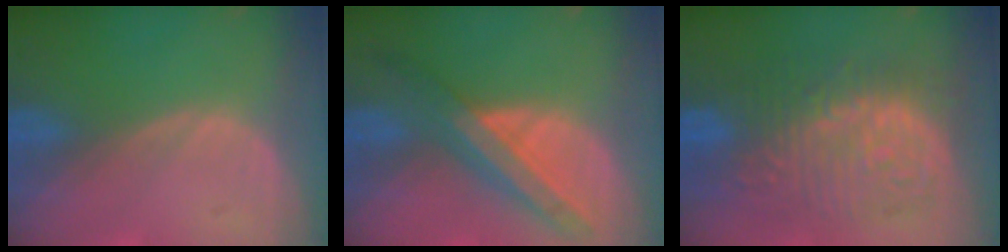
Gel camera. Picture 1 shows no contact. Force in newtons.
{"total": 8.1, "press": 7.2, "slide": 3.7}
{"total": 13.0, "press": 13.0, "slide": 1.3}